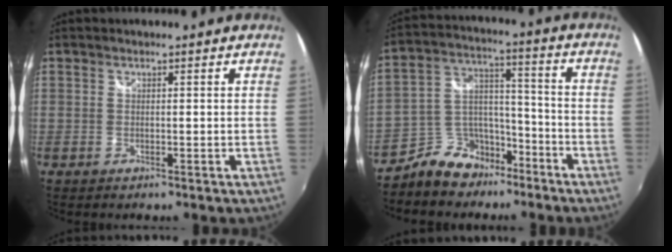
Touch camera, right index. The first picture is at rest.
{"total": 10.7, "force": [-7.5, 6.6, 3.6], "torque": [-0.072, 0.047, -0.123]}